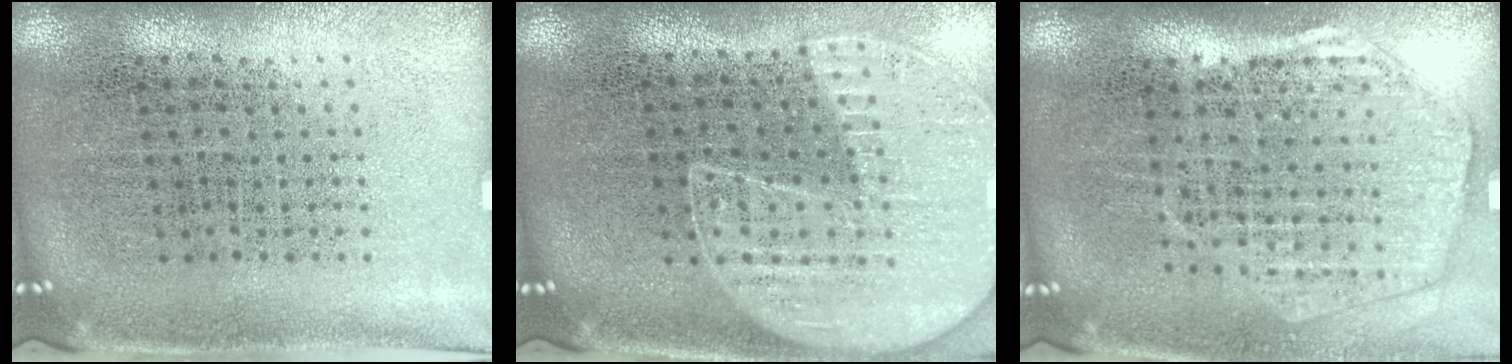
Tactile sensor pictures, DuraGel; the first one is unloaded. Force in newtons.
{"total": 1.3, "press": 1.2, "slide": 0.3}
{"total": 1.9, "press": 1.7, "slide": 0.8}